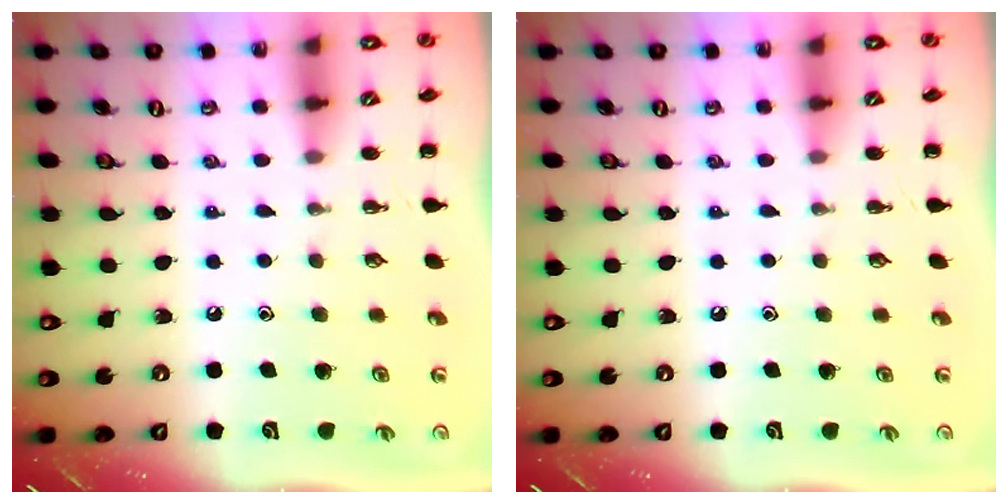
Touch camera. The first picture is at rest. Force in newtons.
{"total": 0.0}